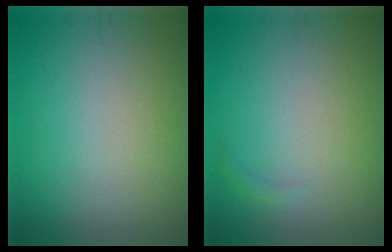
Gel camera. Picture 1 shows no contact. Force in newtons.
{"total": 0.6, "press": 0.5, "slide": 0.1}